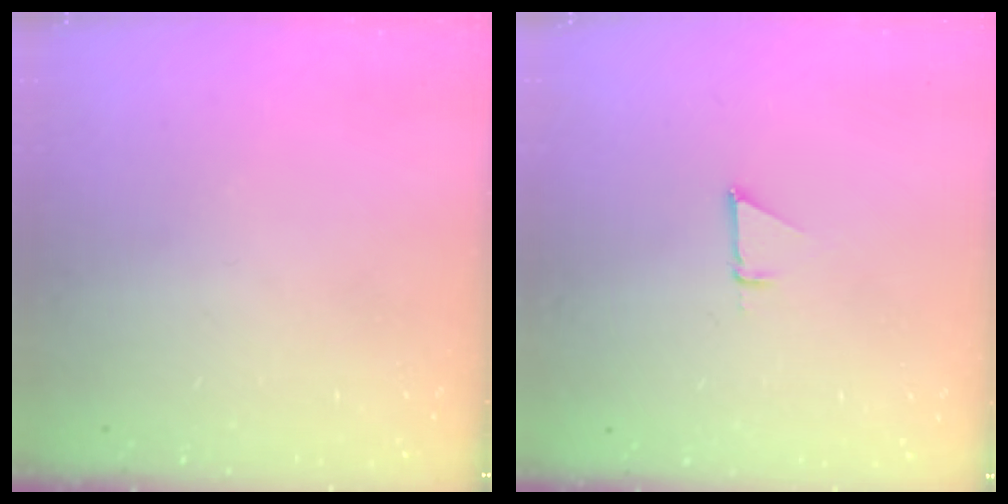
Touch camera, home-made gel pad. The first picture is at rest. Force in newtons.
{"total": 2.5, "press": 2.5, "slide": 0.1}